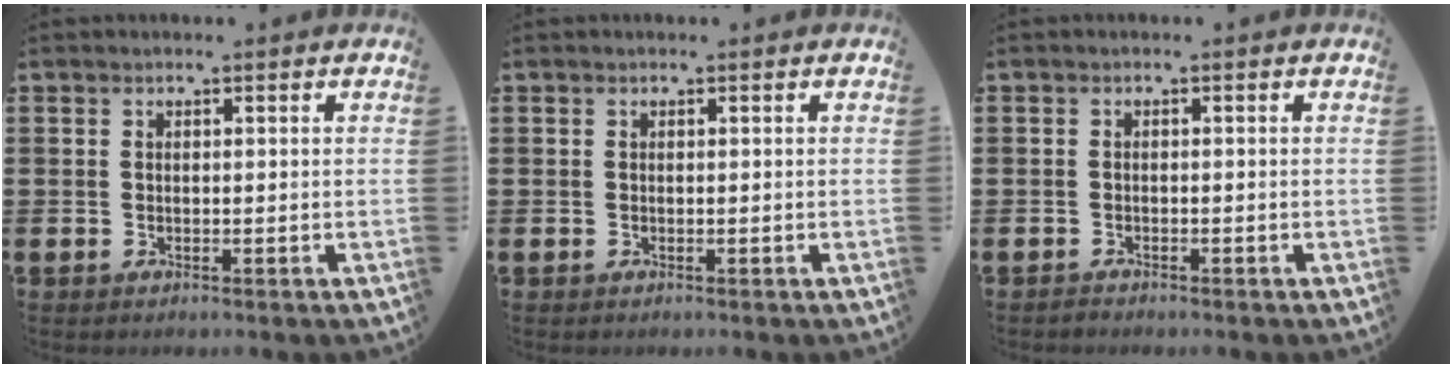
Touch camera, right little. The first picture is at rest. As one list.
[{"total": 0.0}, {"total": 0.6, "force": [-0.6, 0.1, 0.0], "torque": [-0.001, -0.003, -0.012]}]